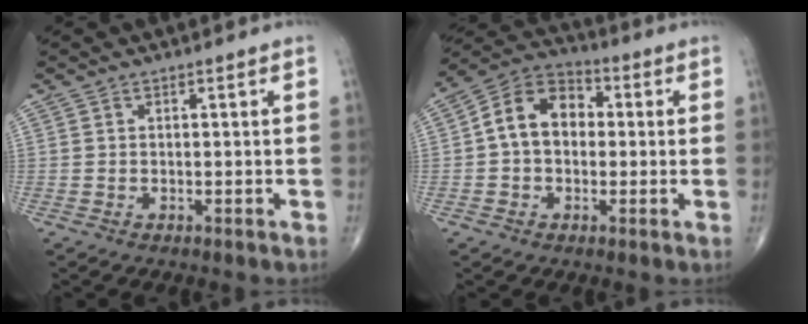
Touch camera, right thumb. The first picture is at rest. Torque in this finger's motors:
{"motor_torque": [0.10, 0.17, 0.21, -0.03, 0.06]}